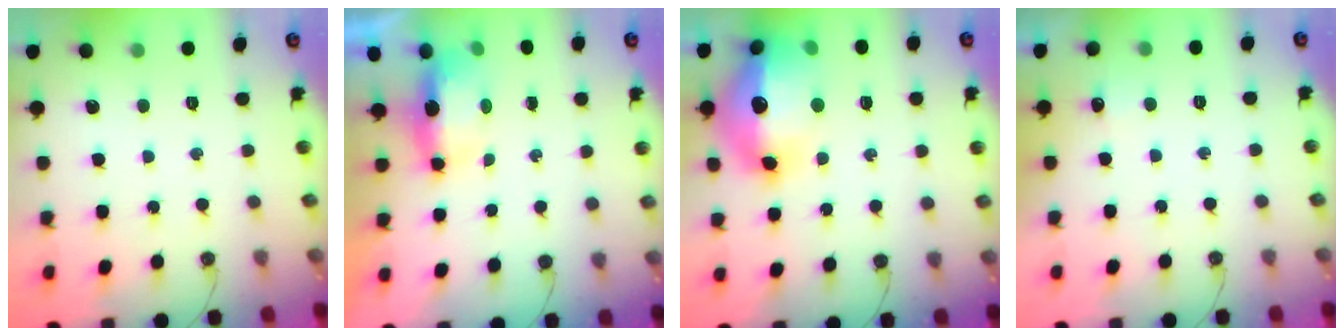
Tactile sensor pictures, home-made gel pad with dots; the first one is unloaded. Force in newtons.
{"total": 6.7, "press": 6.4, "slide": 2.2}
{"total": 20.6, "press": 20.5, "slide": 1.8}
{"total": 4.7, "press": 3.9, "slide": 2.5}